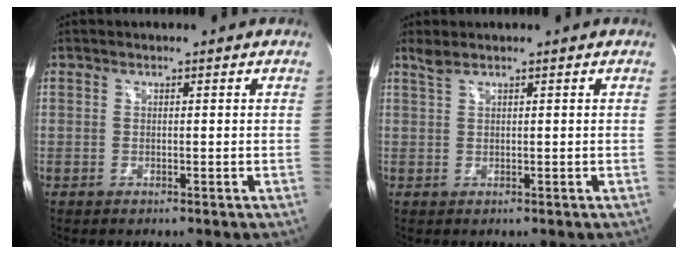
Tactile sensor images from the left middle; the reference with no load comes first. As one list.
[{"total": 1.3, "force": [1.2, -0.1, 0.7], "torque": [-0.022, 0.013, 0.028]}]